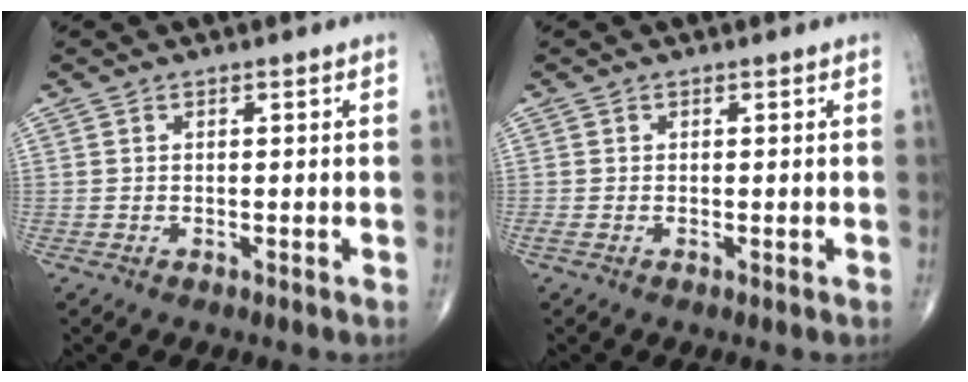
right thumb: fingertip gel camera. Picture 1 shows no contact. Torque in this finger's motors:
{"motor_torque": [1.15, 0.35, 0.22, -0.57, 0.01]}